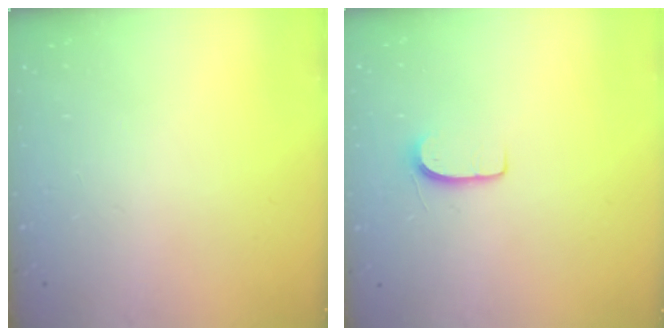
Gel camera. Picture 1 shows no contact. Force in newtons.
{"total": 6.2, "press": 6.2, "slide": 0.6}